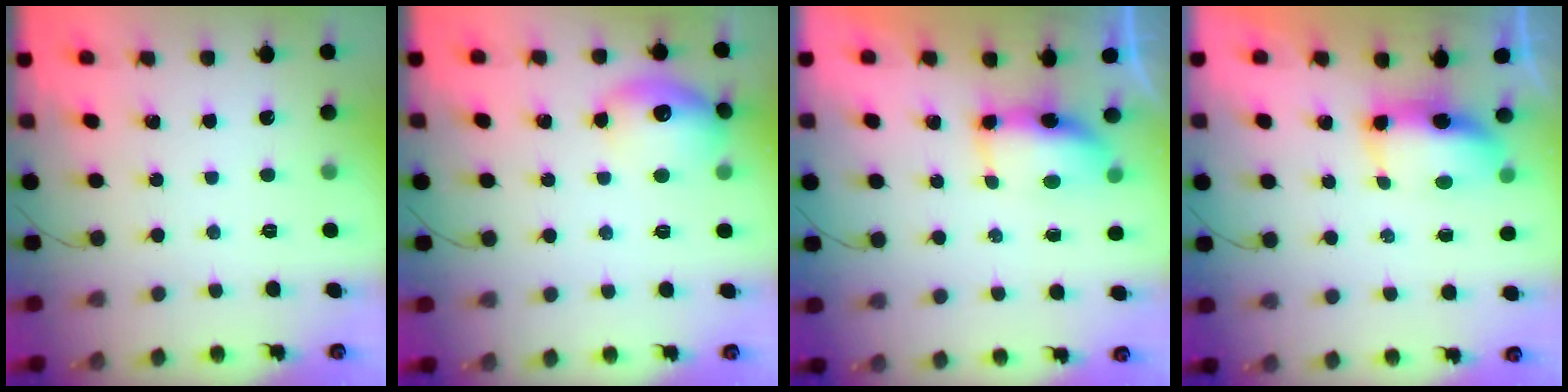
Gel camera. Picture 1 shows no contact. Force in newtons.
{"total": 14.0, "press": 13.9, "slide": 1.3}
{"total": 9.2, "press": 7.8, "slide": 5.0}
{"total": 7.3, "press": 7.3, "slide": 0.6}